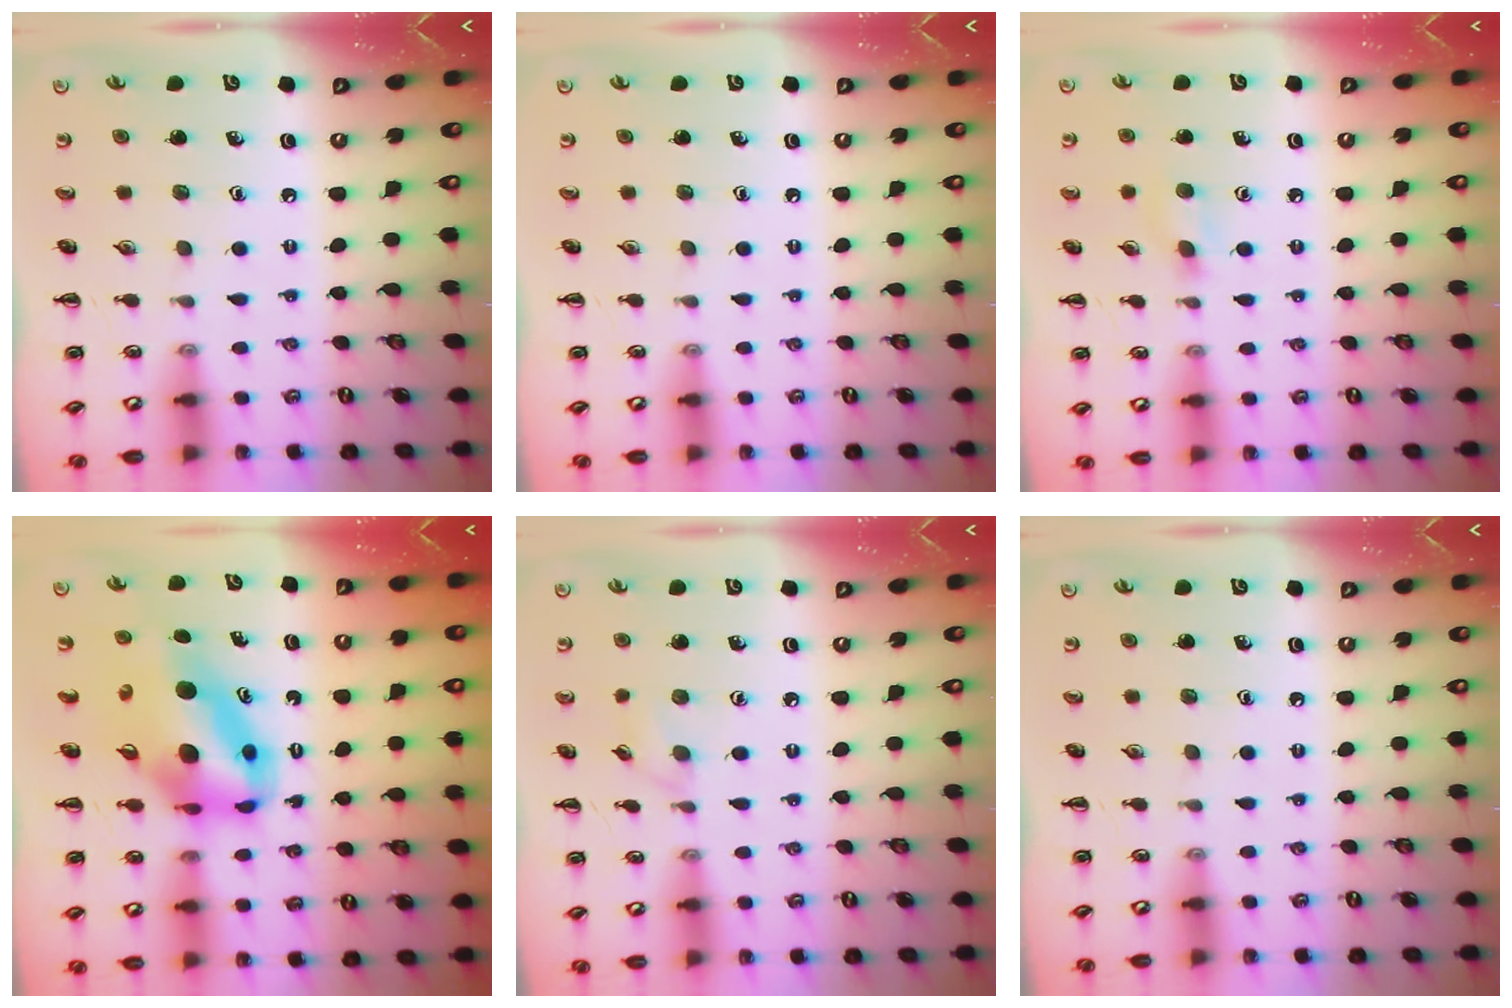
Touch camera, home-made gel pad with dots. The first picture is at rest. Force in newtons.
{"total": 0.0}
{"total": 5.2, "press": 4.9, "slide": 1.7}
{"total": 10.2, "press": 9.7, "slide": 3.0}
{"total": 4.8, "press": 4.4, "slide": 1.9}
{"total": 0.0}